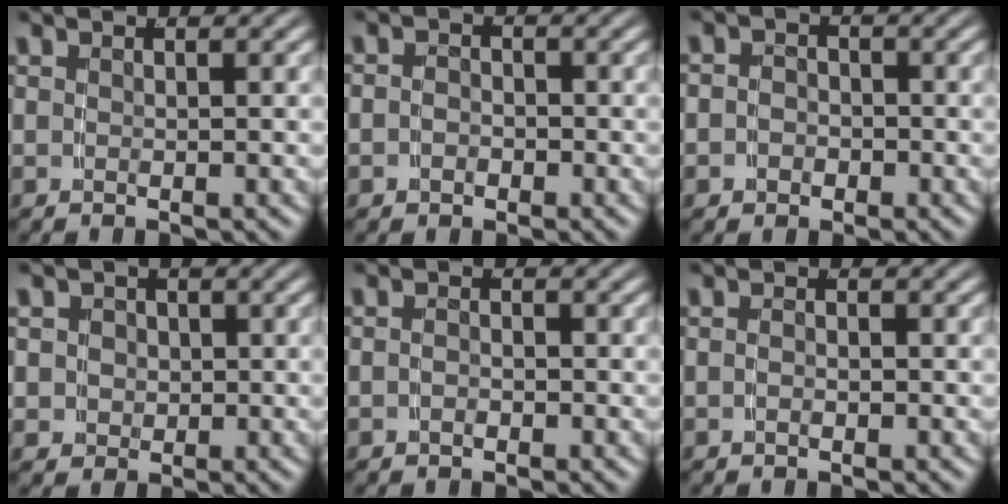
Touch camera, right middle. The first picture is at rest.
{"total": 1.5, "force": [-0.9, 1.2, 0.4], "torque": [-0.009, -0.009, -0.014]}
{"total": 2.3, "force": [-1.0, 2.0, 0.4], "torque": [-0.009, -0.011, -0.018]}
{"total": 4.7, "force": [0.1, 4.4, 1.6], "torque": [-0.038, -0.012, 0.003]}
{"total": 0.9, "force": [-0.7, 0.3, 0.4], "torque": [-0.011, -0.006, -0.012]}
{"total": 0.8, "force": [-0.6, 0.0, 0.5], "torque": [-0.013, -0.004, -0.009]}